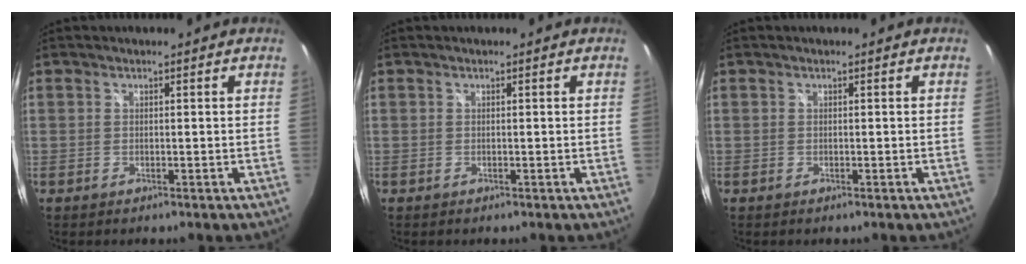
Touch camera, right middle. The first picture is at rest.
{"total": 0.0}
{"total": 0.0}